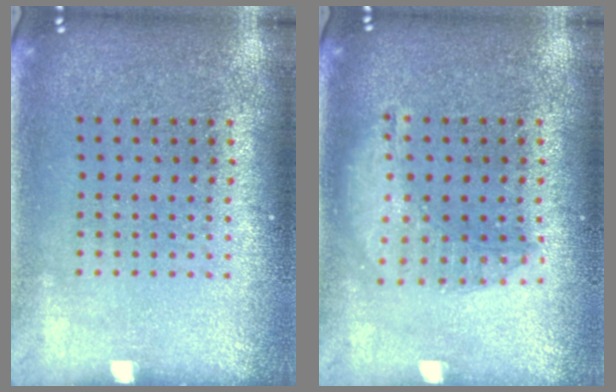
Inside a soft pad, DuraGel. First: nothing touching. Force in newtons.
{"total": 1.4, "press": 1.4, "slide": 0.4}